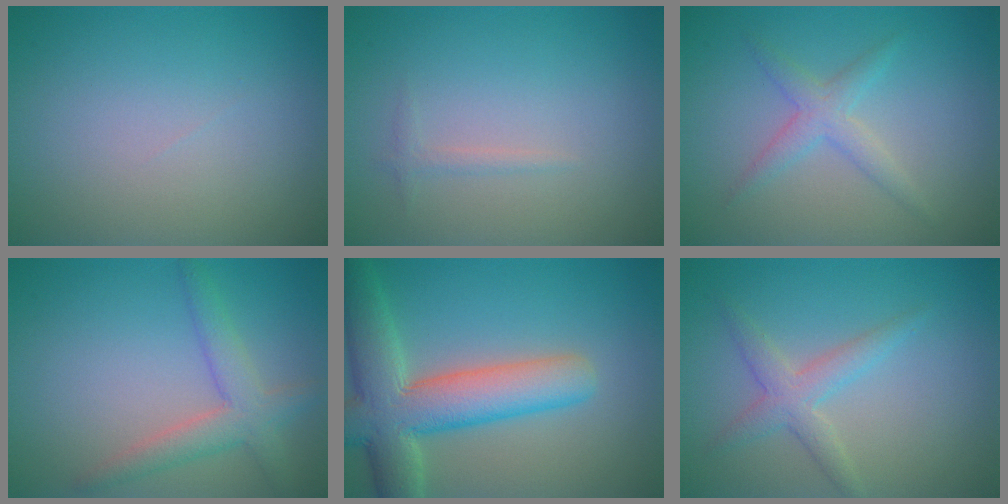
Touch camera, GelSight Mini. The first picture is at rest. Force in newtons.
{"total": 0.8, "press": 0.8, "slide": 0.0}
{"total": 2.2, "press": 2.2, "slide": 0.1}
{"total": 3.4, "press": 3.4, "slide": 0.3}
{"total": 8.6, "press": 8.6, "slide": 0.7}
{"total": 2.7, "press": 2.7, "slide": 0.1}